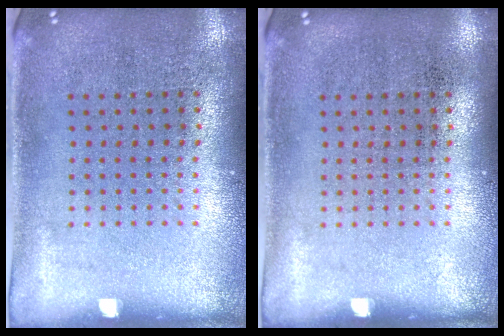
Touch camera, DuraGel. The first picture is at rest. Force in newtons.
{"total": 0.0}